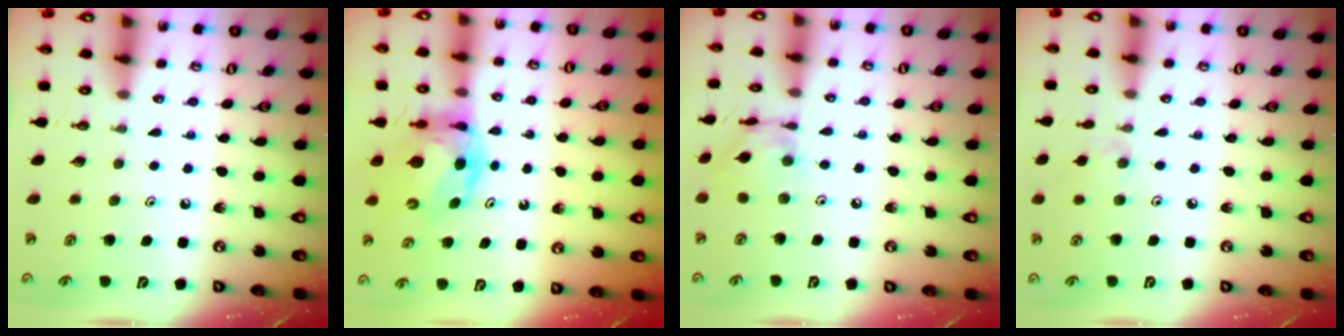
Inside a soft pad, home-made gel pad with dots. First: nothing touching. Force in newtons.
{"total": 8.1, "press": 8.1, "slide": 1.0}
{"total": 9.8, "press": 9.7, "slide": 0.8}
{"total": 3.3, "press": 3.2, "slide": 0.6}